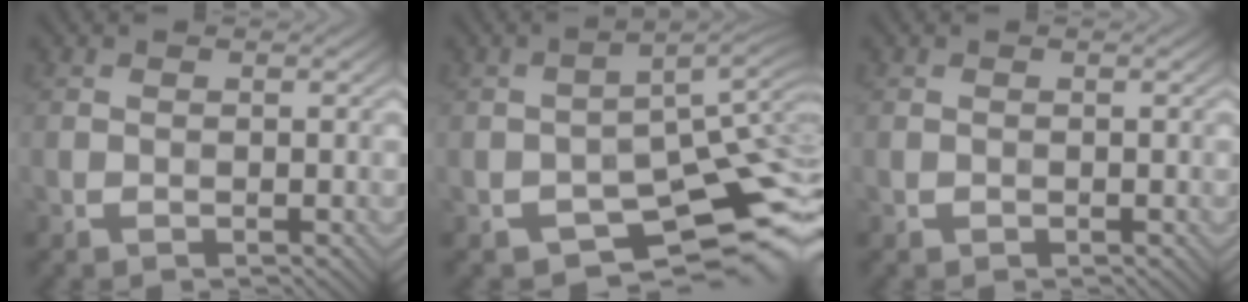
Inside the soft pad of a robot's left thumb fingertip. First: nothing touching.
{"total": 10.7, "force": [-5.6, 4.9, 7.7], "torque": [-0.110, -0.017, -0.090]}
{"total": 0.0}